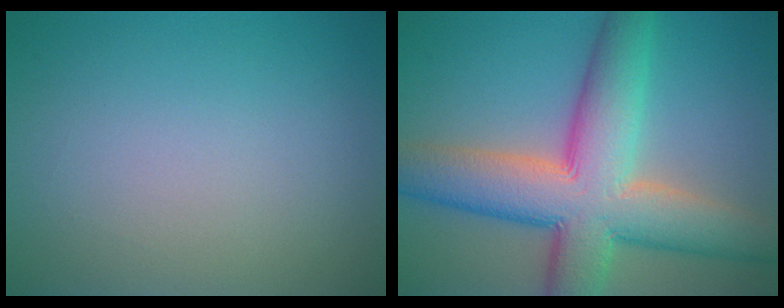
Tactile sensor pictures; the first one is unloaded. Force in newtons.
{"total": 11.3, "press": 11.3, "slide": 0.5}